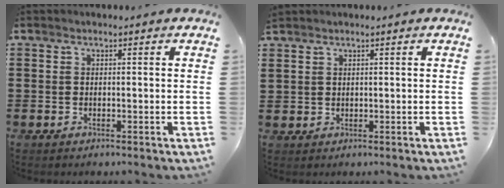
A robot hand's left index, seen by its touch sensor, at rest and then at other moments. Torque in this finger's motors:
{"motor_torque": [0.43, -0.27, 0.57, 0.17]}